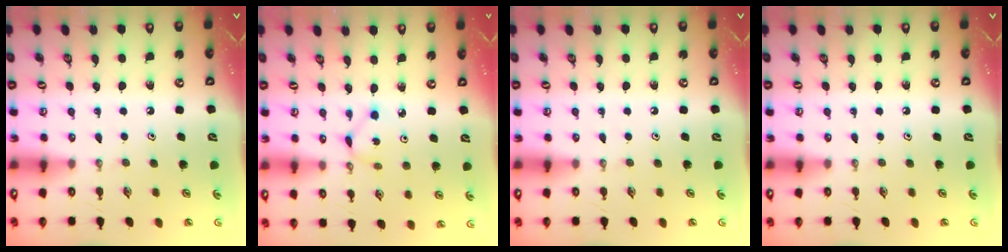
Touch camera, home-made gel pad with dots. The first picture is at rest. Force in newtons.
{"total": 1.6, "press": 1.6, "slide": 0.2}
{"total": 0.0}
{"total": 0.0}